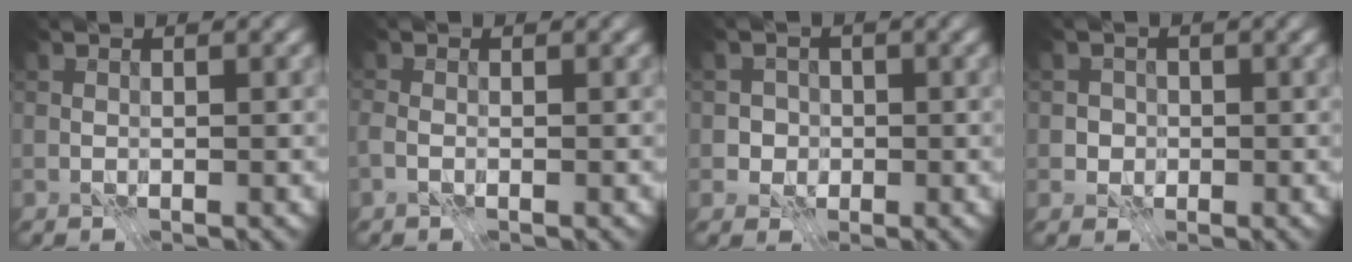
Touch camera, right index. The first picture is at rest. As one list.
[{"total": 1.4, "force": [-0.6, 0.9, 0.8], "torque": [-0.017, -0.001, -0.014]}, {"total": 2.2, "force": [-0.3, 2.1, 0.5], "torque": [0.011, 0.002, -0.007]}, {"total": 1.8, "force": [-0.2, 1.8, 0.4], "torque": [0.007, 0.003, -0.001]}]